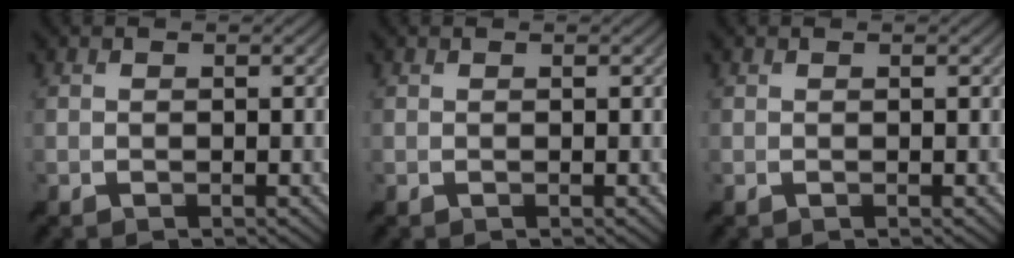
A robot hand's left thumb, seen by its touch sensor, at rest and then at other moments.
{"total": 0.0}
{"total": 0.0}